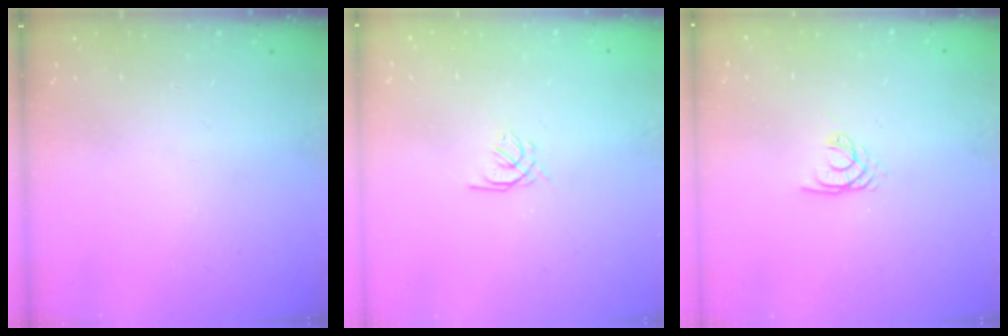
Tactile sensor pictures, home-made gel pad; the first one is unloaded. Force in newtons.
{"total": 1.4, "press": 1.3, "slide": 0.5}
{"total": 2.2, "press": 2.2, "slide": 0.2}